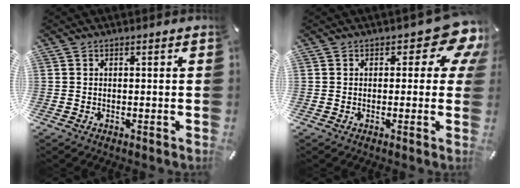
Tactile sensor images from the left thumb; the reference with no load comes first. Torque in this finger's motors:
{"motor_torque": [0.85, 0.41, 0.40, 0.06, 0.07]}